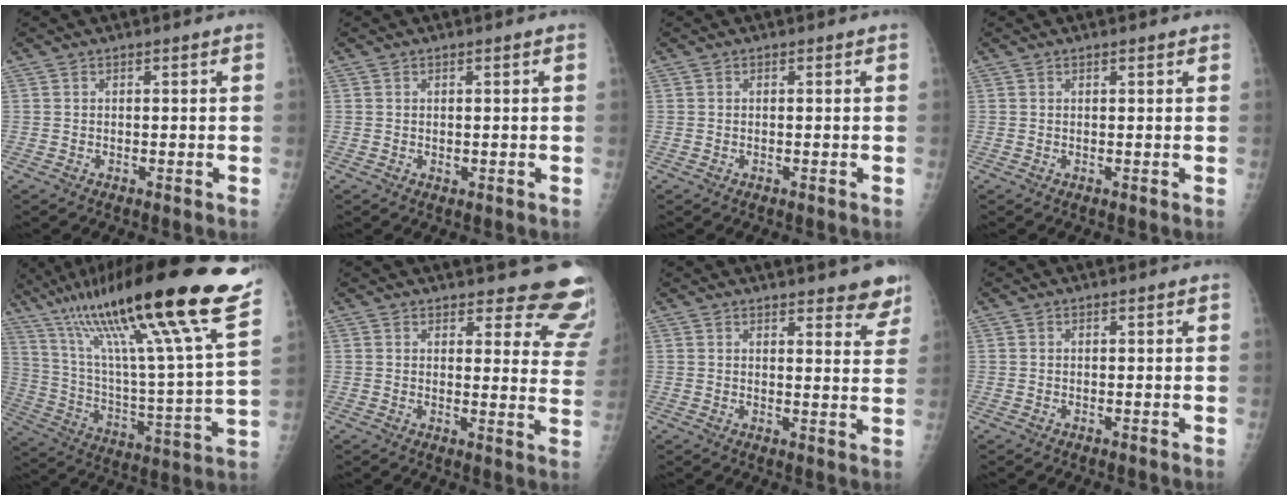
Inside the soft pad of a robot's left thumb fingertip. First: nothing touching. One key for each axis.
{"total": 0.6, "fx": 0.1, "fy": 0.3, "fz": 0.5, "tx": -0.007, "ty": -0.002, "tz": 0.006}
{"total": 0.0}
{"total": 0.9, "fx": 0.7, "fy": 0.1, "fz": 0.6, "tx": -0.005, "ty": 0.001, "tz": 0.010}
{"total": 32.8, "fx": 21.3, "fy": 2.5, "fz": 24.8, "tx": -0.409, "ty": -0.058, "tz": 0.357}
{"total": 14.3, "fx": 13.4, "fy": 3.8, "fz": 3.4, "tx": 0.017, "ty": -0.113, "tz": 0.123}
{"total": 8.2, "fx": 7.1, "fy": 2.1, "fz": 3.6, "tx": -0.013, "ty": -0.038, "tz": 0.072}
{"total": 0.0}